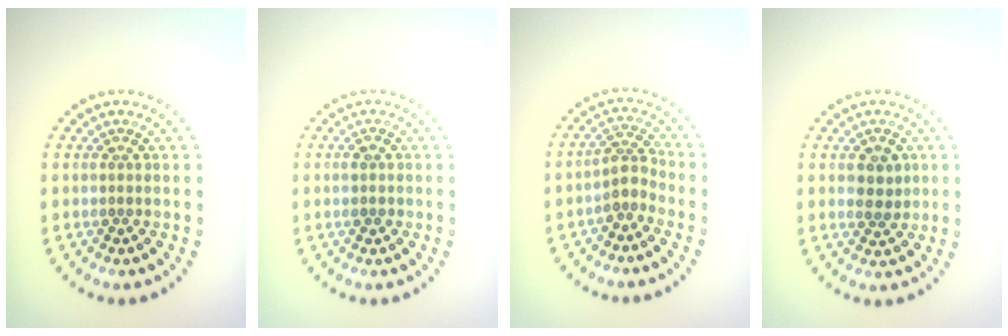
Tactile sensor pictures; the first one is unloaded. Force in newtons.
{"total": 0.8, "press": 0.8, "slide": 0.2}
{"total": 2.3, "press": 1.7, "slide": 1.5}
{"total": 2.3, "press": 2.3, "slide": 0.5}